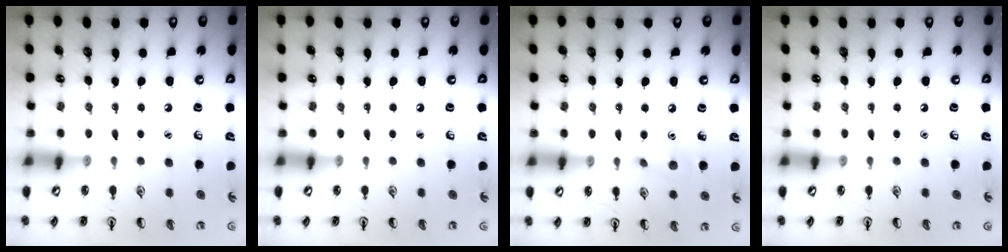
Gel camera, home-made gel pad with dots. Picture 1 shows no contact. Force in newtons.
{"total": 0.0}
{"total": 7.3, "press": 7.0, "slide": 2.0}
{"total": 0.0}